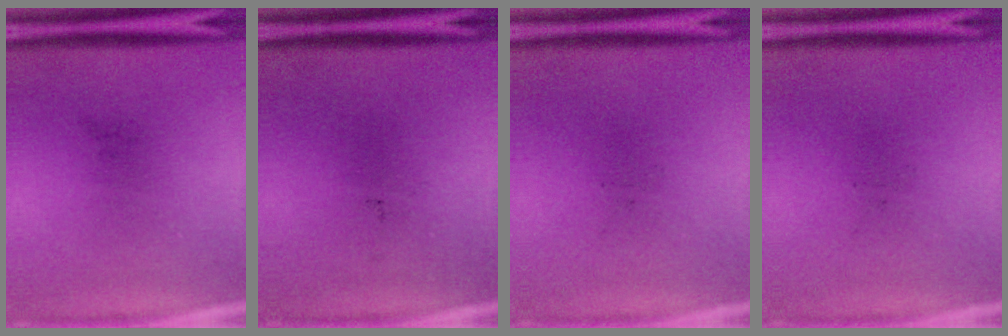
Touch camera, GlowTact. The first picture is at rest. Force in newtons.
{"total": 0.0}
{"total": 0.0}
{"total": 0.0}